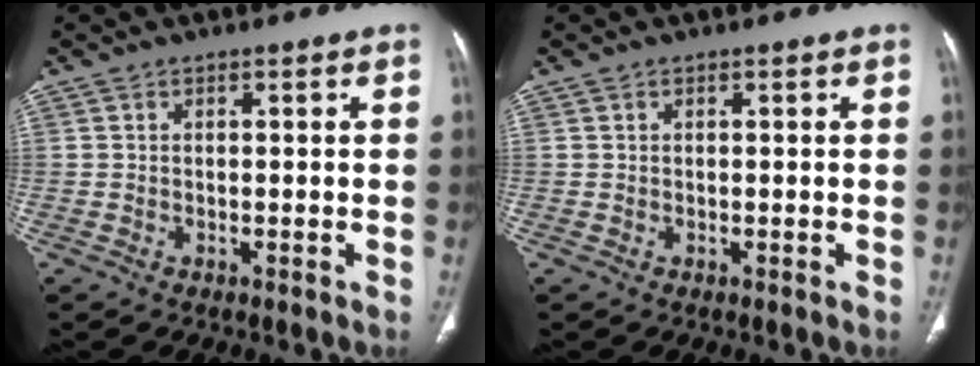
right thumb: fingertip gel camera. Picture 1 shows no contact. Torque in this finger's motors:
{"motor_torque": [0.22, 0.02, -0.38, -0.21, 0.02]}